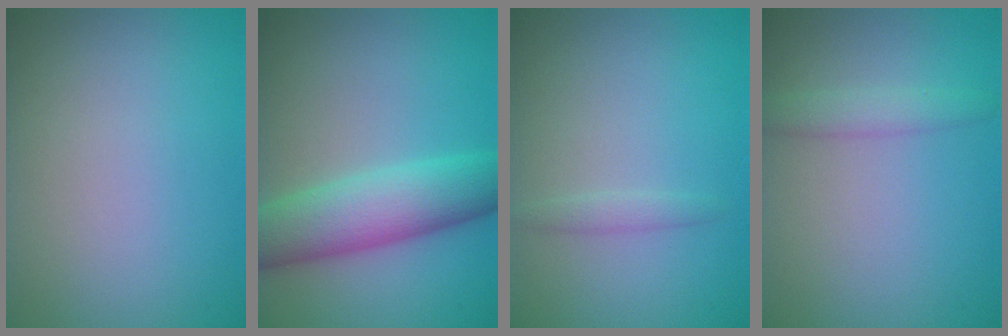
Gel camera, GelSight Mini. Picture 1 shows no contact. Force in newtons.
{"total": 6.8, "press": 6.8, "slide": 0.1}
{"total": 1.0, "press": 1.0, "slide": 0.0}
{"total": 1.8, "press": 1.8, "slide": 0.1}